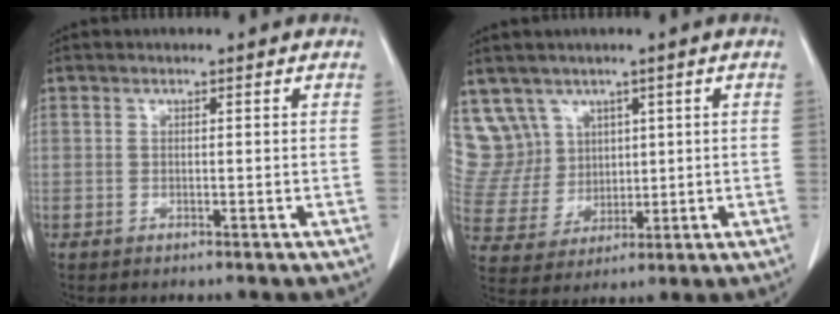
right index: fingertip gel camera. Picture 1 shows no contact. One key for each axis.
{"total": 9.4, "fx": 5.4, "fy": 7.7, "fz": 0.3, "tx": -0.024, "ty": 0.040, "tz": 0.127}